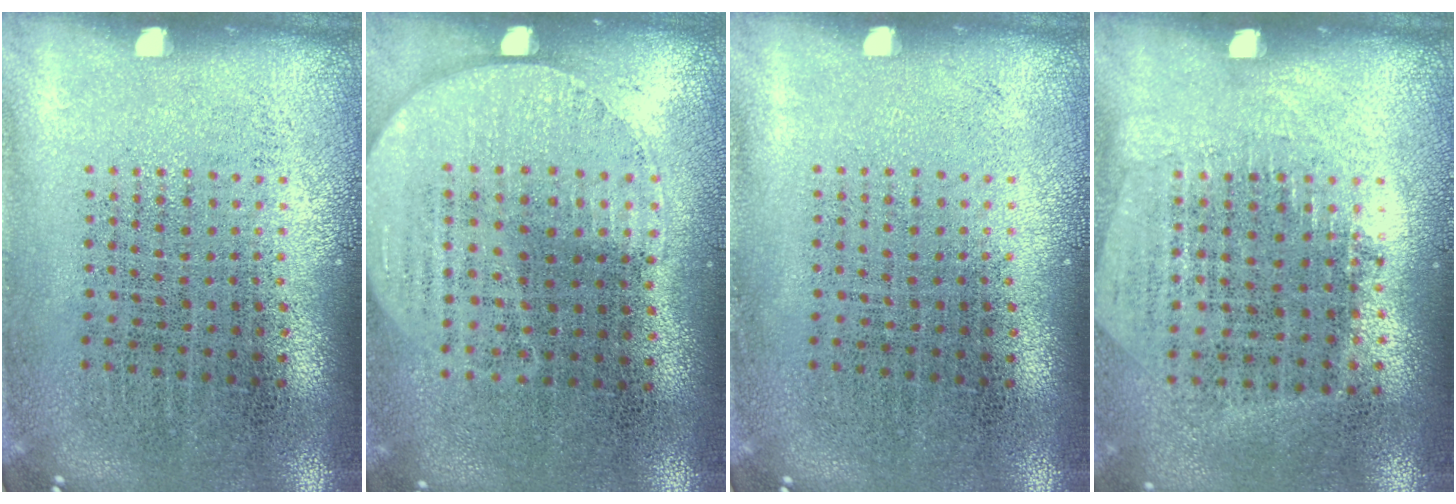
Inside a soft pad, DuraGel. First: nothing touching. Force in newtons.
{"total": 0.7, "press": 0.4, "slide": 0.5}
{"total": 0.0}
{"total": 1.2, "press": 1.1, "slide": 0.5}